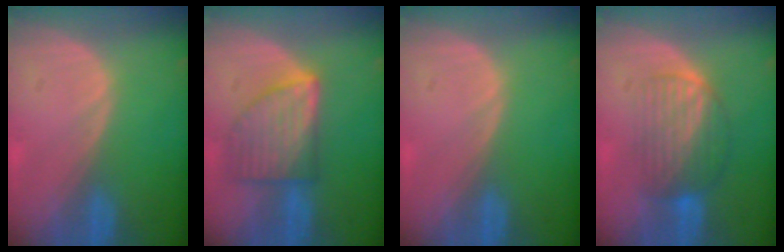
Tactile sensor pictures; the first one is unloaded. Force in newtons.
{"total": 7.6, "press": 7.6, "slide": 0.3}
{"total": 0.0}
{"total": 6.7, "press": 6.4, "slide": 1.8}